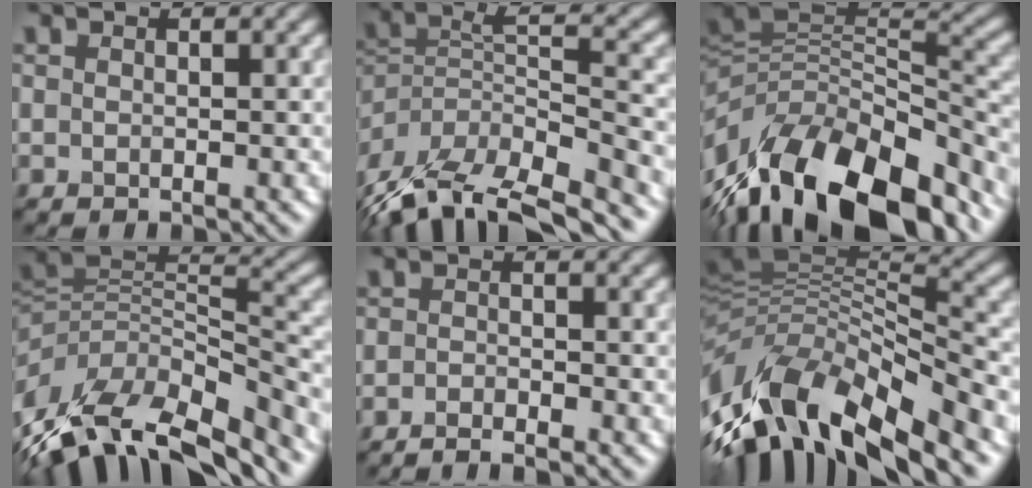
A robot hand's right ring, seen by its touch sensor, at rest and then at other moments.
{"total": 12.7, "force": [-9.7, 3.8, 7.2], "torque": [-0.152, 0.011, -0.155]}
{"total": 14.6, "force": [-7.0, 6.7, 10.9], "torque": [-0.214, 0.008, -0.120]}
{"total": 13.6, "force": [-7.6, 6.8, 9.1], "torque": [-0.194, 0.009, -0.110]}
{"total": 1.8, "force": [-1.6, 0.1, 0.7], "torque": [-0.014, 0.000, -0.032]}
{"total": 12.8, "force": [-5.7, 5.0, 10.3], "torque": [-0.205, 0.021, -0.108]}